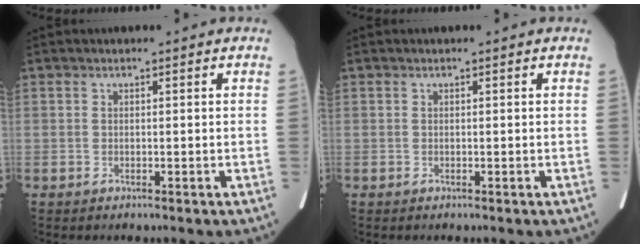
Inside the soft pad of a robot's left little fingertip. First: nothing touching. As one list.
[{"total": 0.0}]